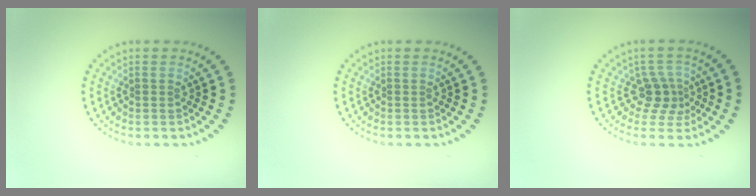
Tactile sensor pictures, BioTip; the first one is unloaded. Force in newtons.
{"total": 0.0}
{"total": 2.5, "press": 1.7, "slide": 1.8}